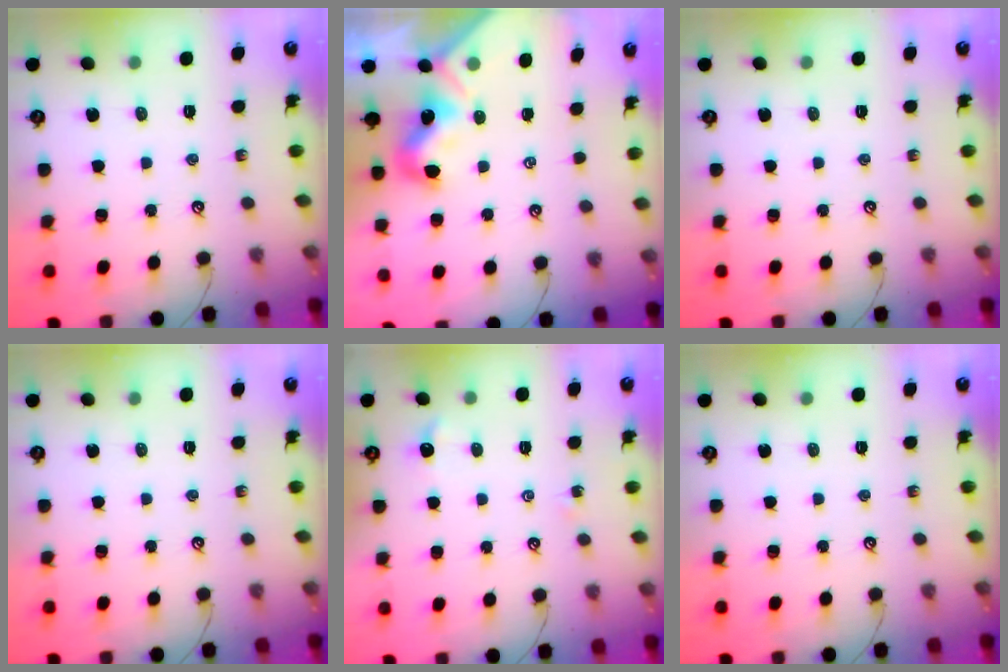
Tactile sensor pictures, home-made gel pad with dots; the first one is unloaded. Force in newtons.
{"total": 2.0, "press": 1.9, "slide": 0.4}
{"total": 0.0}
{"total": 0.0}
{"total": 2.4, "press": 2.3, "slide": 0.6}
{"total": 0.0}